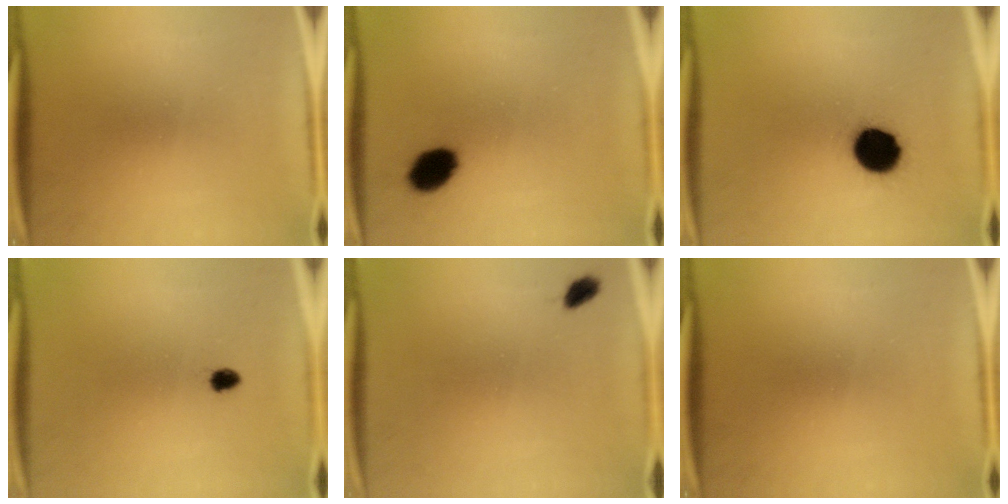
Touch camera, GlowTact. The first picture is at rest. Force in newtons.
{"total": 6.7}
{"total": 11.9}
{"total": 1.4}
{"total": 1.9}
{"total": 0.0}